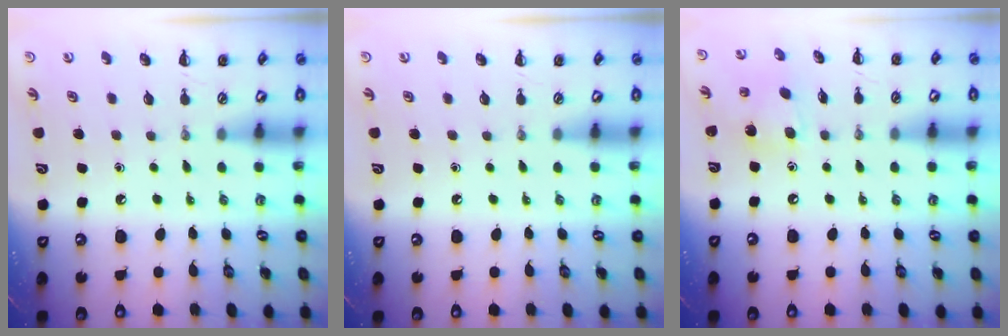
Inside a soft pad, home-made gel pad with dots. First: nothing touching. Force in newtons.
{"total": 0.0}
{"total": 6.9, "press": 6.9, "slide": 0.6}